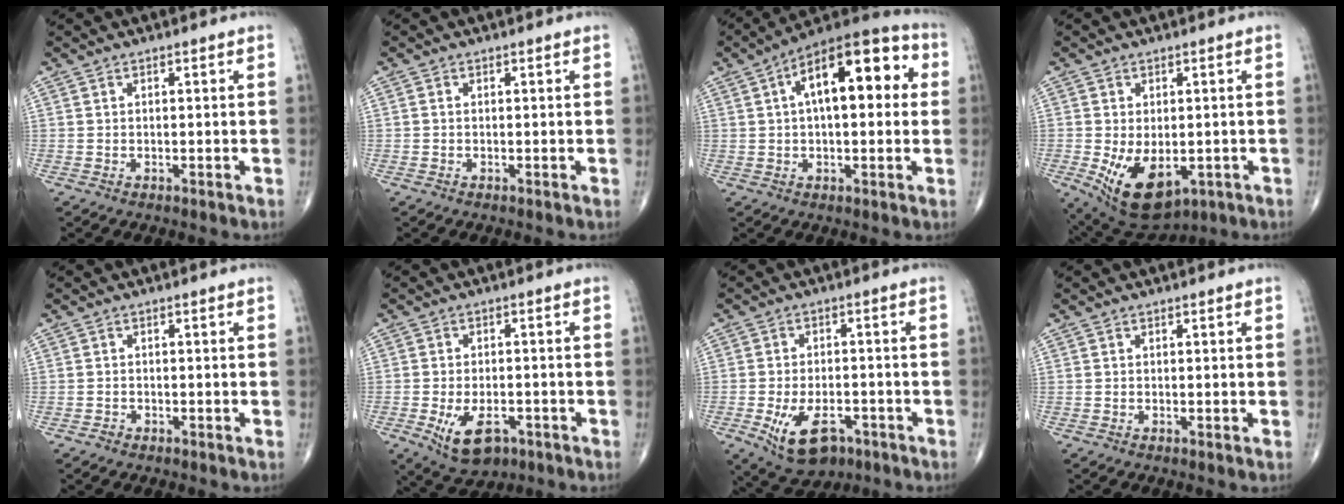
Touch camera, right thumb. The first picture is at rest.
{"total": 0.0}
{"total": 18.0, "force": [4.1, 8.3, 15.4], "torque": [-0.206, 0.035, 0.051]}
{"total": 11.4, "force": [-2.9, 6.7, 8.8], "torque": [-0.138, -0.013, -0.027]}
{"total": 0.8, "force": [-0.6, 0.5, 0.1], "torque": [0.003, 0.004, -0.015]}
{"total": 8.1, "force": [-3.3, 4.5, 5.8], "torque": [-0.091, 0.005, -0.045]}
{"total": 10.2, "force": [-4.6, 5.8, 7.0], "torque": [-0.109, 0.013, -0.065]}
{"total": 0.0}